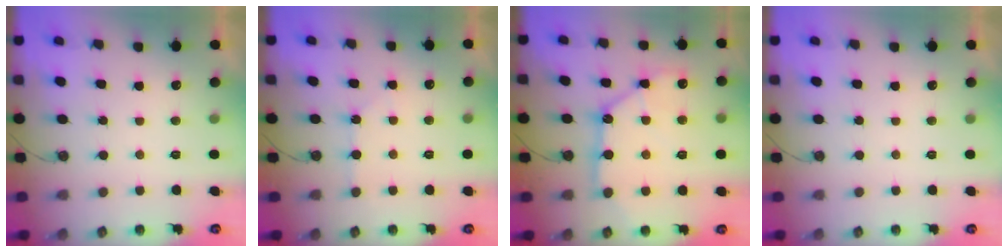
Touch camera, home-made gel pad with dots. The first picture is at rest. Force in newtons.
{"total": 4.4, "press": 4.4, "slide": 0.7}
{"total": 11.5, "press": 11.4, "slide": 1.5}
{"total": 0.0}